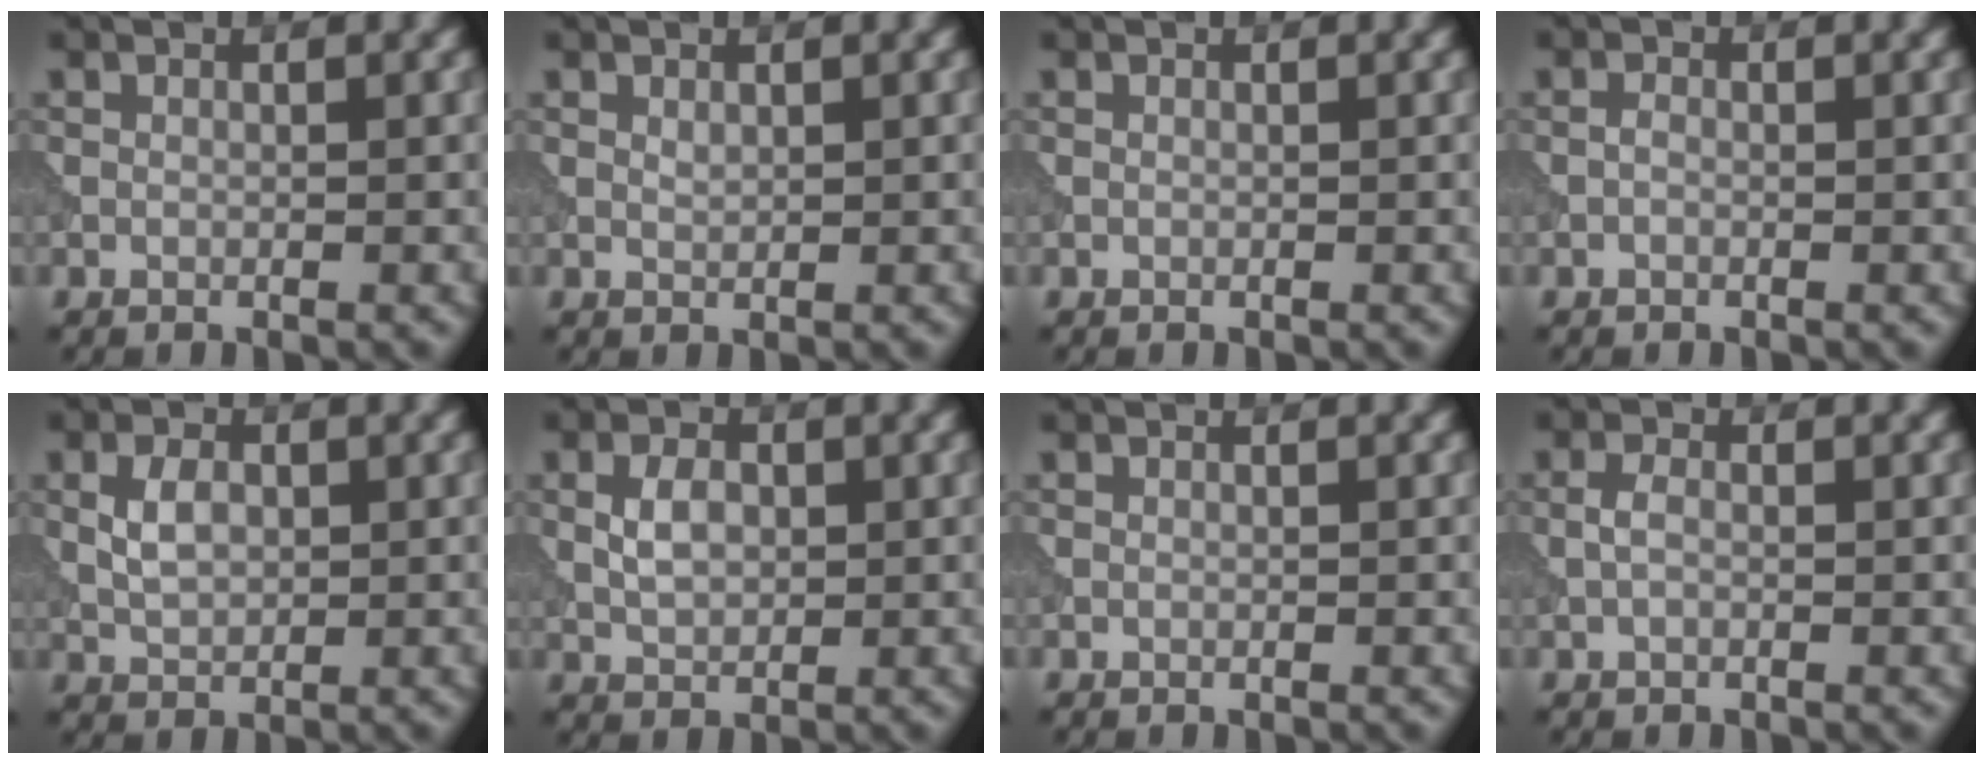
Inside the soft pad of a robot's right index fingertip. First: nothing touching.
{"total": 0.7, "force": [0.3, 0.4, 0.5], "torque": [-0.013, 0.000, 0.009]}
{"total": 0.0}
{"total": 0.7, "force": [-0.2, 0.4, 0.5], "torque": [-0.010, 0.002, -0.007]}
{"total": 2.9, "force": [0.5, 1.9, 2.1], "torque": [-0.046, 0.003, 0.010]}
{"total": 2.9, "force": [0.4, 1.9, 2.1], "torque": [-0.045, 0.003, 0.007]}
{"total": 0.0}
{"total": 1.3, "force": [-0.2, 0.8, 1.1], "torque": [-0.026, 0.004, -0.008]}